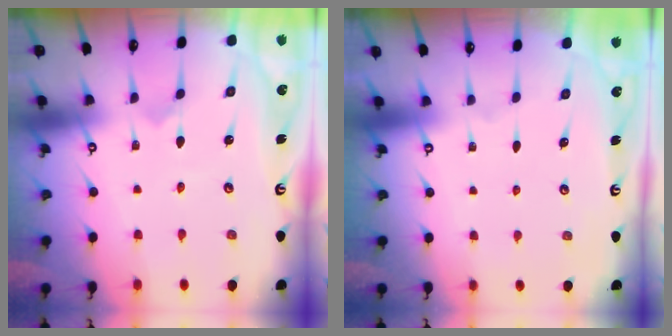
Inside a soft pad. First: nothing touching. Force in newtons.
{"total": 0.0}